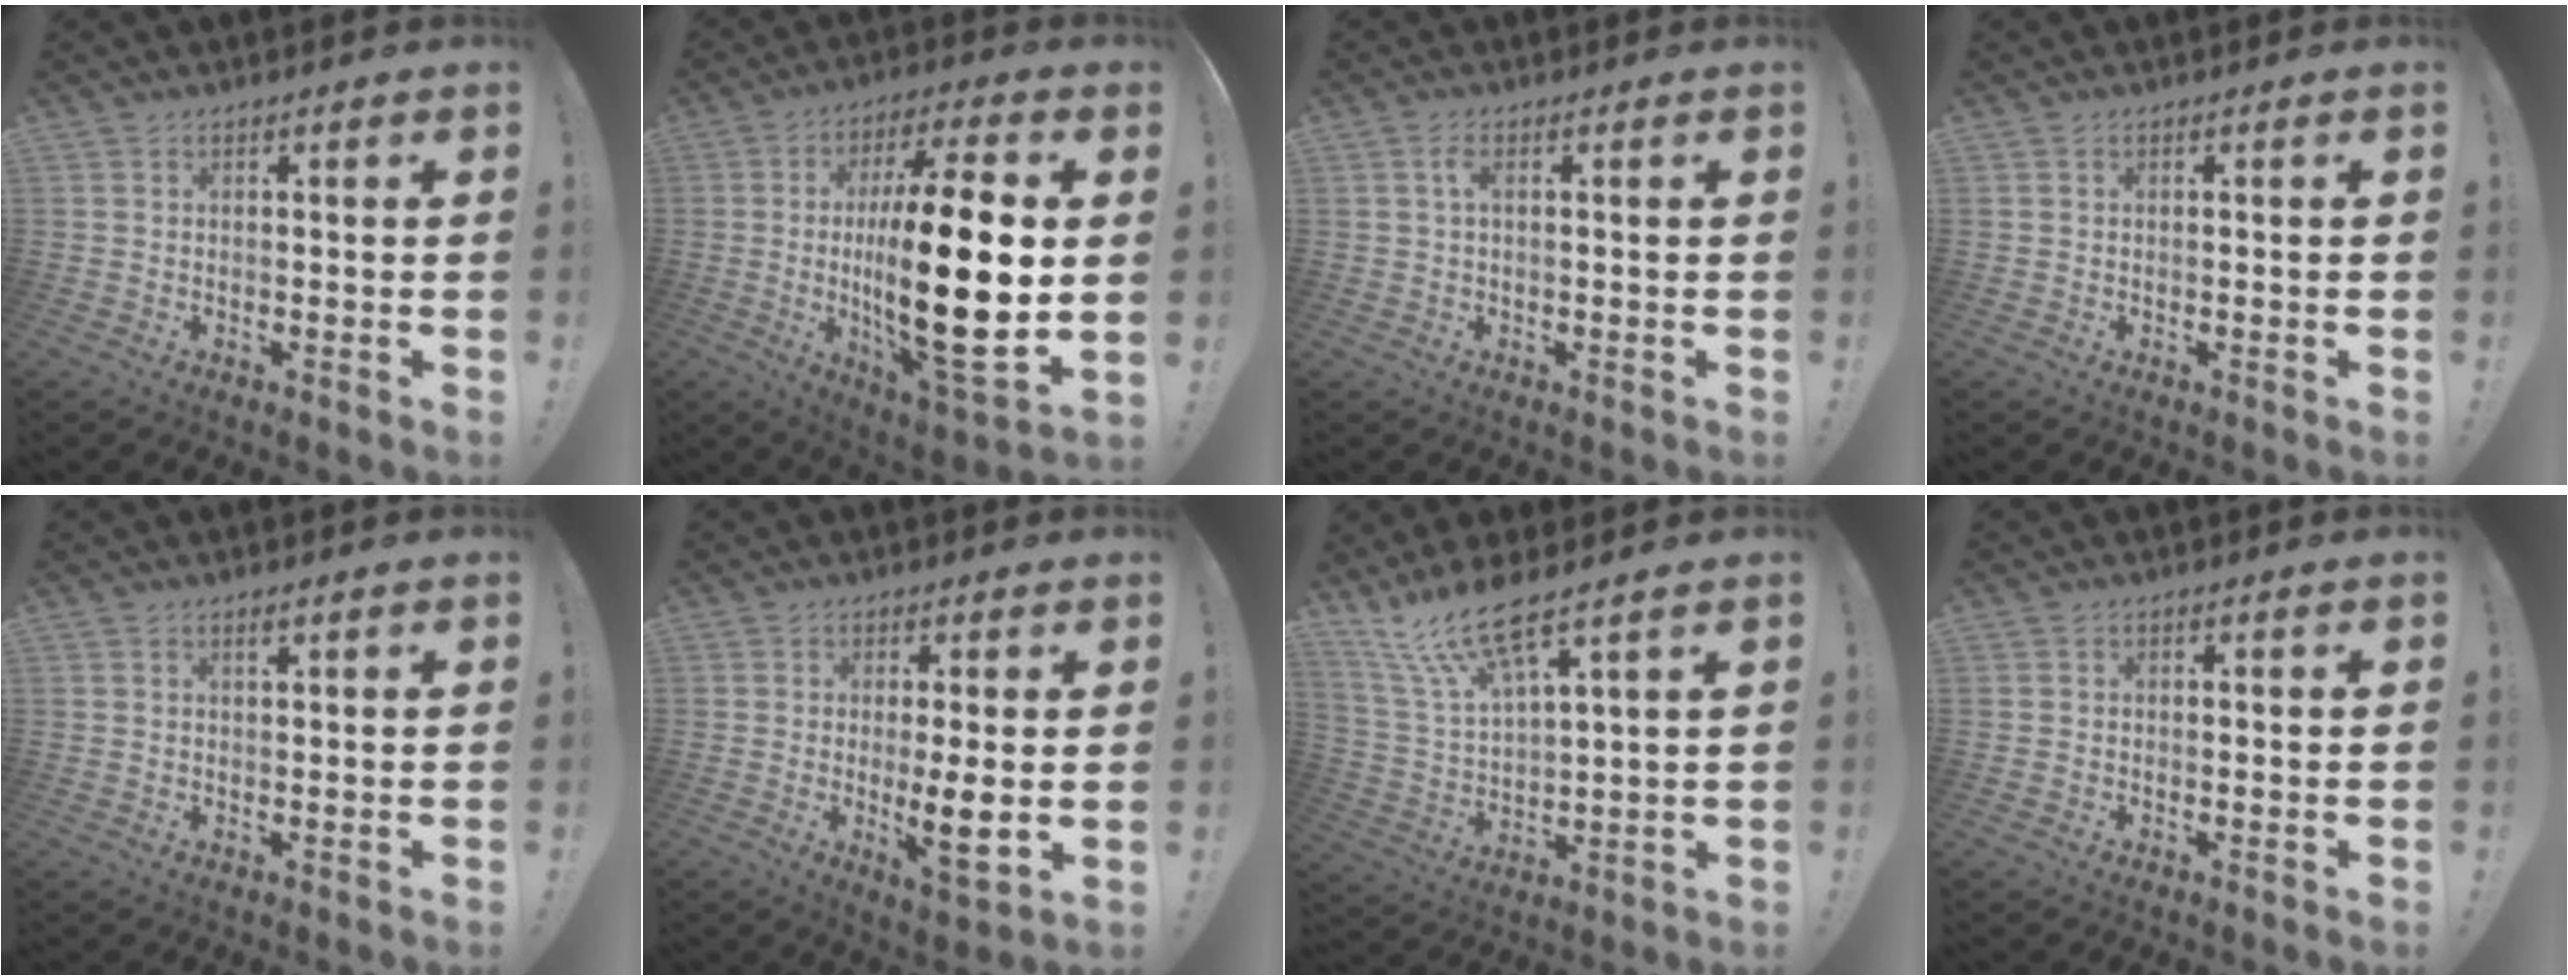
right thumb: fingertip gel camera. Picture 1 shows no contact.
{"total": 25.9, "force": [0.0, 7.7, 24.7], "torque": [-0.438, -0.009, -0.003]}
{"total": 2.7, "force": [0.7, 0.8, 2.4], "torque": [-0.042, 0.000, 0.009]}
{"total": 0.0}
{"total": 1.1, "force": [0.8, 0.3, 0.7], "torque": [-0.016, 0.000, 0.014]}
{"total": 8.7, "force": [-0.3, 1.7, 8.5], "torque": [-0.132, -0.017, -0.007]}
{"total": 12.7, "force": [9.7, 2.7, 7.7], "torque": [-0.165, -0.050, 0.174]}
{"total": 0.8, "force": [-0.4, 0.5, 0.5], "torque": [-0.009, 0.001, -0.006]}